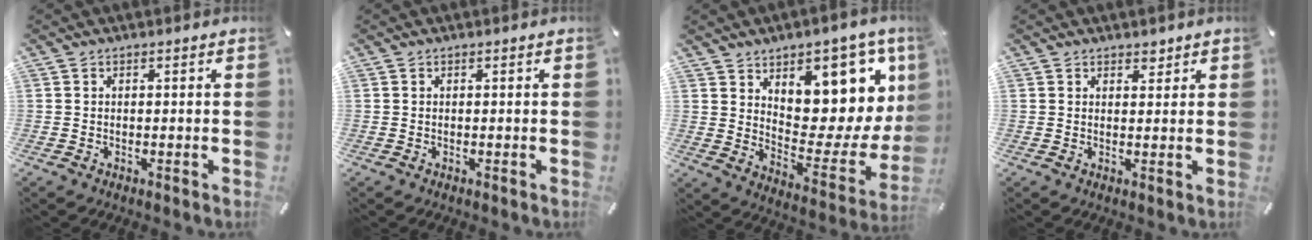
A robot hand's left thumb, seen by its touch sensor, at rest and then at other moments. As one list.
[{"total": 0.0}, {"total": 13.0, "force": [7.3, 8.3, 6.8], "torque": [-0.057, -0.099, 0.124]}, {"total": 1.9, "force": [1.4, 1.3, 0.5], "torque": [0.007, -0.005, 0.022]}]